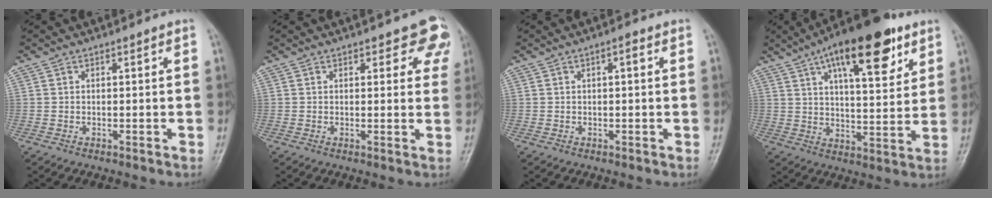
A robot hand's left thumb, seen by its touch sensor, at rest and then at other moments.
{"total": 6.1, "force": [3.7, 3.1, 3.7], "torque": [0.000, -0.012, 0.034]}
{"total": 1.6, "force": [0.5, 0.4, 1.4], "torque": [-0.023, 0.004, 0.003]}
{"total": 19.2, "force": [10.2, 7.2, 14.7], "torque": [-0.198, -0.028, 0.157]}